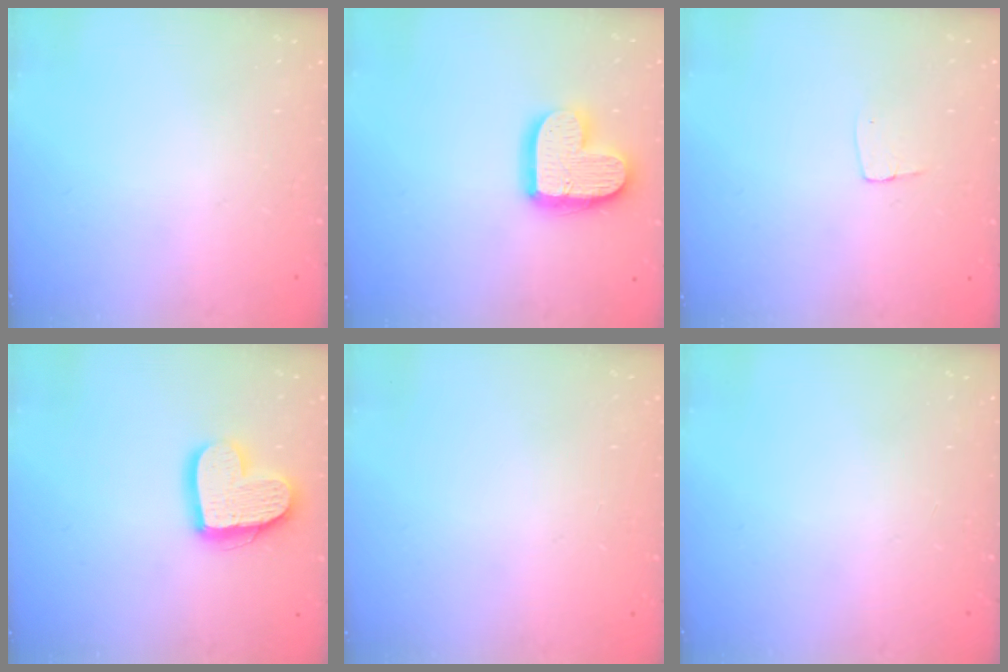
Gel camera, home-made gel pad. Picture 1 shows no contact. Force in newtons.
{"total": 16.1, "press": 16.1, "slide": 1.3}
{"total": 4.1, "press": 4.1, "slide": 0.3}
{"total": 16.4, "press": 16.4, "slide": 1.5}
{"total": 0.0}
{"total": 0.0}